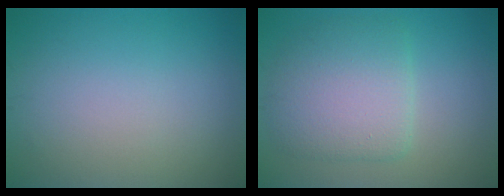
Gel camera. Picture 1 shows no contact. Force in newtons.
{"total": 5.7, "press": 5.7, "slide": 0.2}